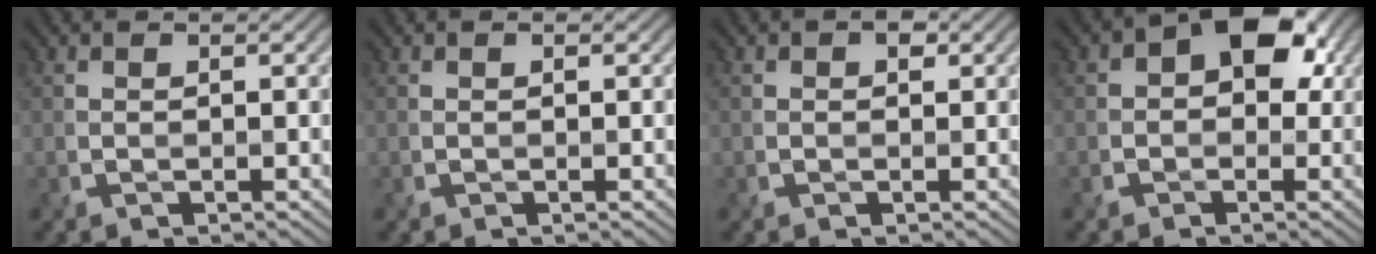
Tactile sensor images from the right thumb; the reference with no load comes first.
{"total": 0.0}
{"total": 1.5, "force": [0.5, 1.1, 0.8], "torque": [-0.010, -0.002, 0.005]}
{"total": 7.1, "force": [1.5, 5.0, 4.8], "torque": [-0.057, 0.005, 0.011]}